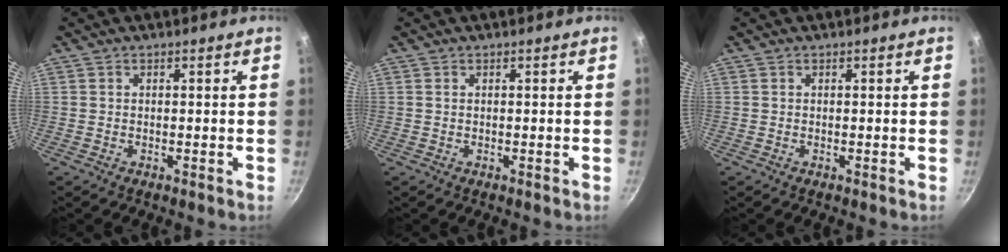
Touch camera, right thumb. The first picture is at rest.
{"total": 0.0}
{"total": 0.0}